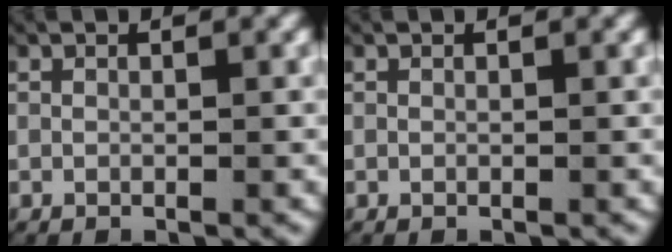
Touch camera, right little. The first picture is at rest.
{"total": 0.0}